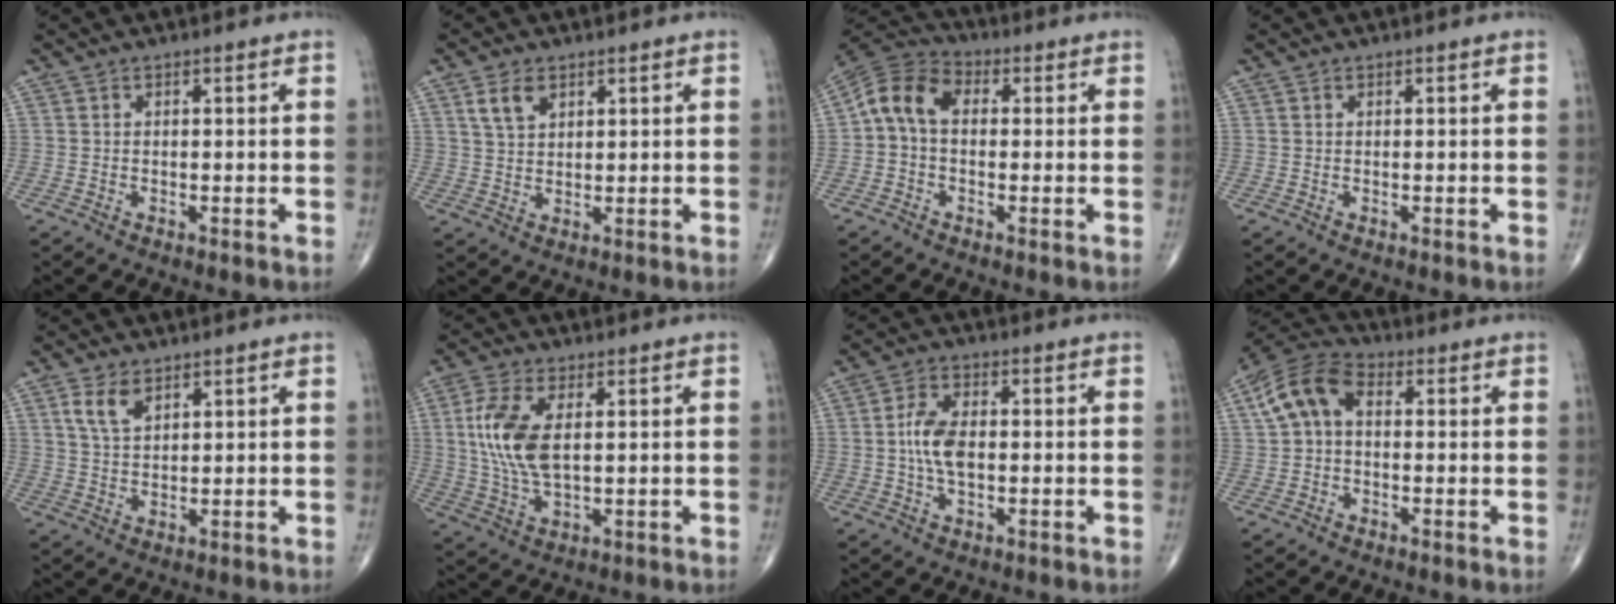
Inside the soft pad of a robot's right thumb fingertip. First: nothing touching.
{"total": 4.7, "force": [2.5, 2.8, 2.9], "torque": [-0.046, -0.009, 0.051]}
{"total": 8.6, "force": [0.4, 6.0, 6.1], "torque": [-0.106, 0.028, -0.008]}
{"total": 0.0}
{"total": 5.1, "force": [2.8, 2.7, 3.3], "torque": [-0.057, -0.010, 0.058]}
{"total": 11.3, "force": [1.9, 5.6, 9.6], "torque": [-0.212, -0.005, 0.042]}
{"total": 7.1, "force": [-0.1, 3.8, 5.9], "torque": [-0.118, 0.009, -0.007]}
{"total": 9.1, "force": [1.1, 6.1, 6.7], "torque": [-0.128, 0.029, 0.010]}